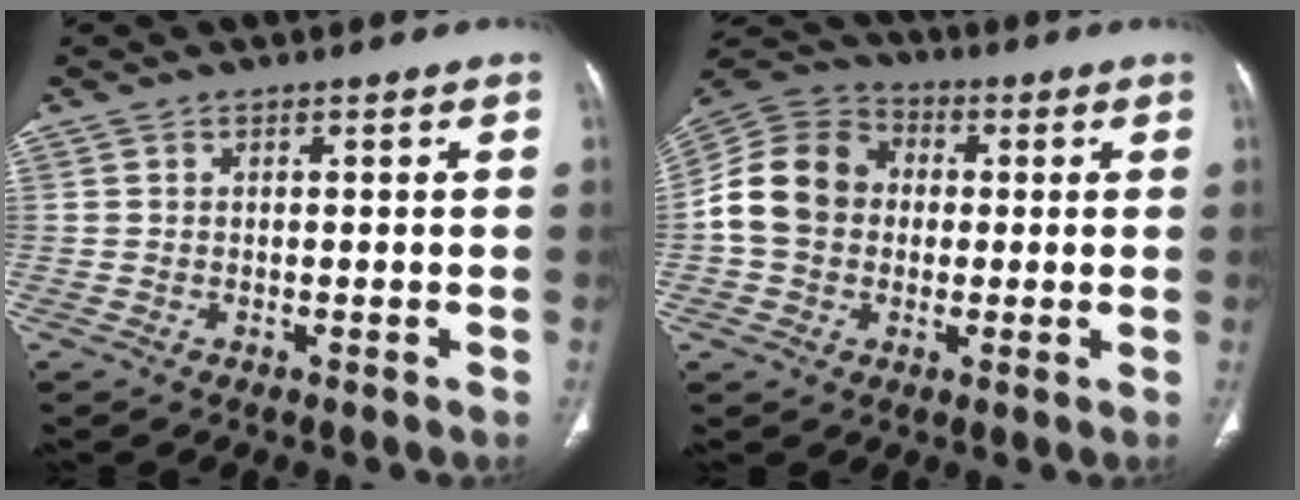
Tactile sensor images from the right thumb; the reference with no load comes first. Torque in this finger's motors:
{"motor_torque": [-0.13, 0.90, 0.56, -0.53, 0.12]}